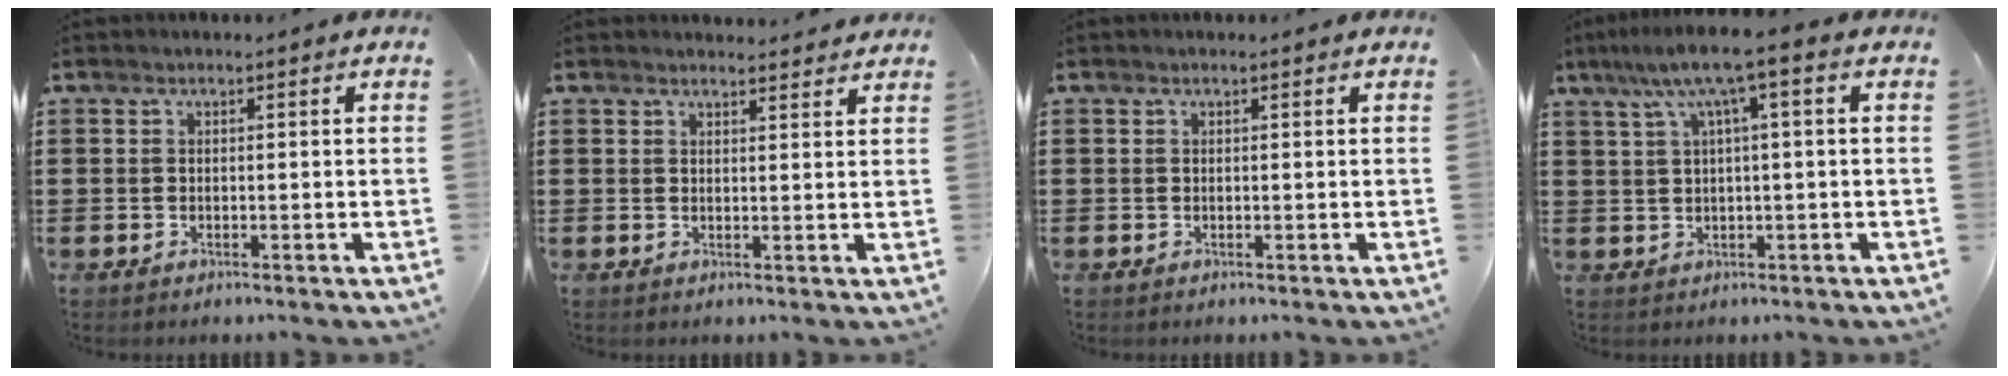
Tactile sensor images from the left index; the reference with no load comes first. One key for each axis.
{"total": 1.9, "fx": 1.9, "fy": 0.2, "fz": 0.2, "tx": 0.001, "ty": -0.004, "tz": 0.036}
{"total": 0.0}
{"total": 6.6, "fx": 1.9, "fy": 0.5, "fz": 6.3, "tx": -0.125, "ty": 0.005, "tz": 0.027}